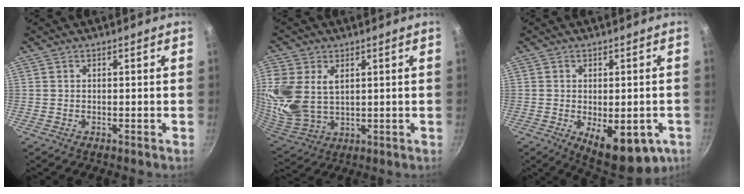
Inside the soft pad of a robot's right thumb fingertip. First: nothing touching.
{"total": 16.0, "force": [4.0, 11.2, 10.7], "torque": [-0.246, -0.010, 0.091]}
{"total": 13.9, "force": [-4.7, 6.5, 11.3], "torque": [-0.114, -0.006, -0.048]}